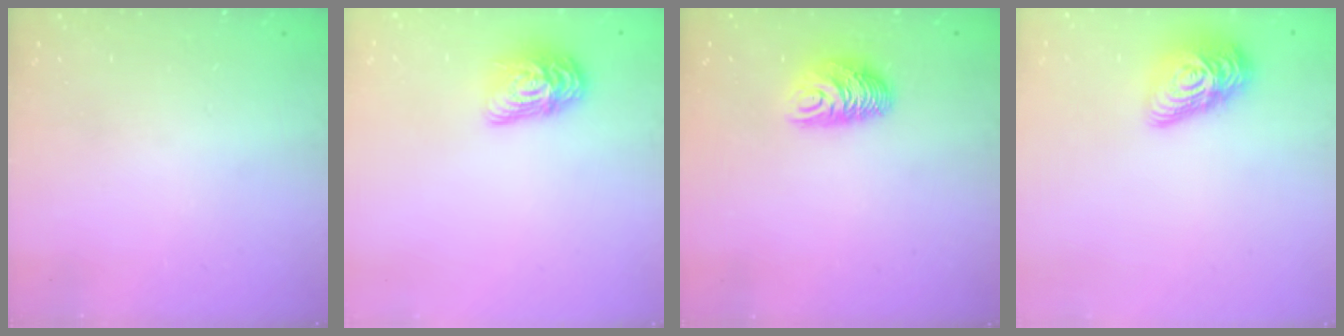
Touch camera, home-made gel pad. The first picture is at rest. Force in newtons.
{"total": 11.2, "press": 11.2, "slide": 0.4}
{"total": 8.6, "press": 8.6, "slide": 0.1}
{"total": 14.2, "press": 14.2, "slide": 0.8}